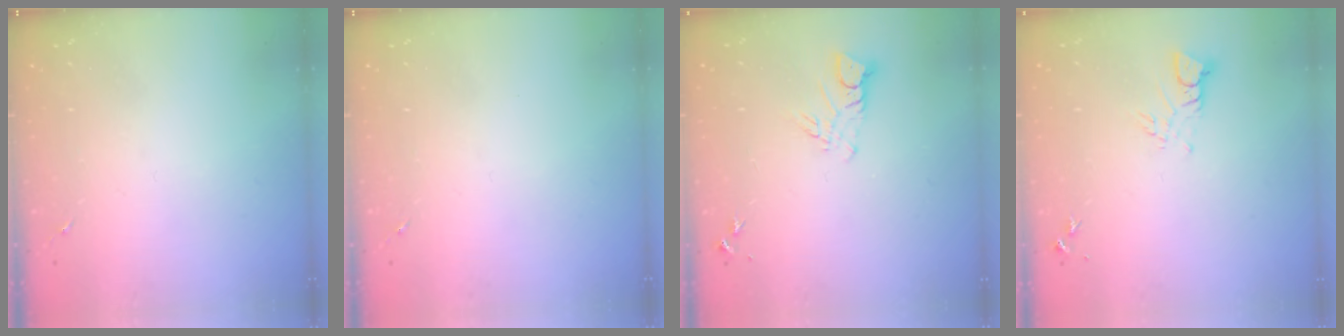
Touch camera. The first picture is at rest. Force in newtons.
{"total": 0.0}
{"total": 6.1, "press": 6.0, "slide": 0.6}
{"total": 3.7, "press": 3.7, "slide": 0.4}